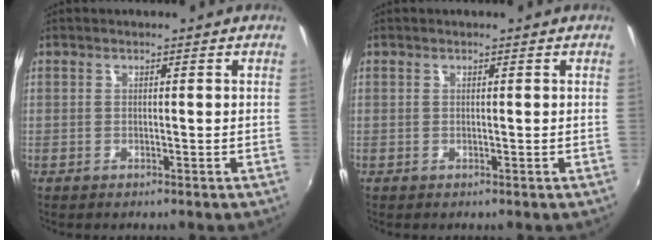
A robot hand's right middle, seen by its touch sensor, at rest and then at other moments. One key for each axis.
{"total": 0.0}